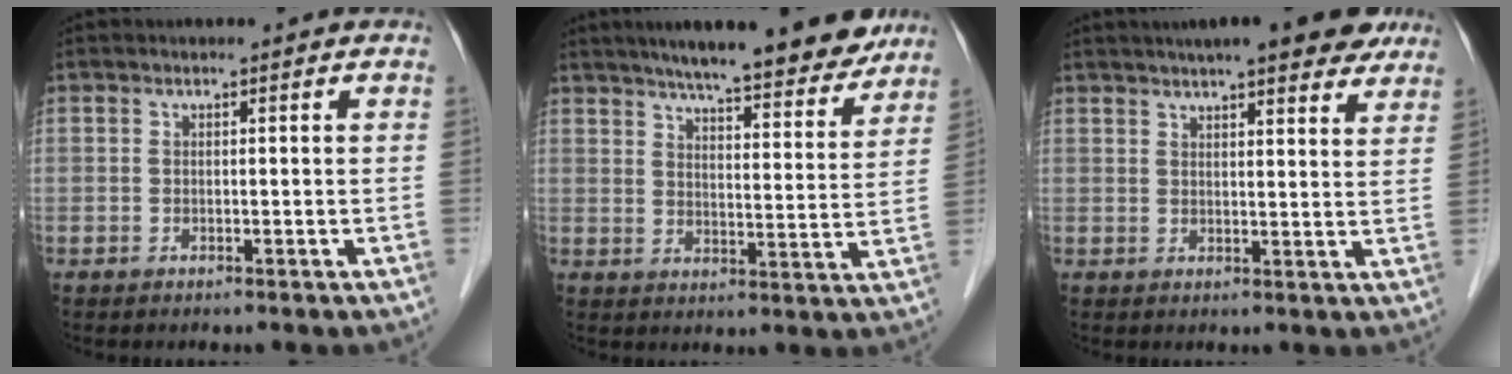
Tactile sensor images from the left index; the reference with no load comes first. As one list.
[{"total": 18.4, "force": [15.7, 2.8, 9.1], "torque": [-0.128, 0.004, 0.210]}, {"total": 14.9, "force": [12.2, 2.8, 8.1], "torque": [-0.114, 0.025, 0.152]}]